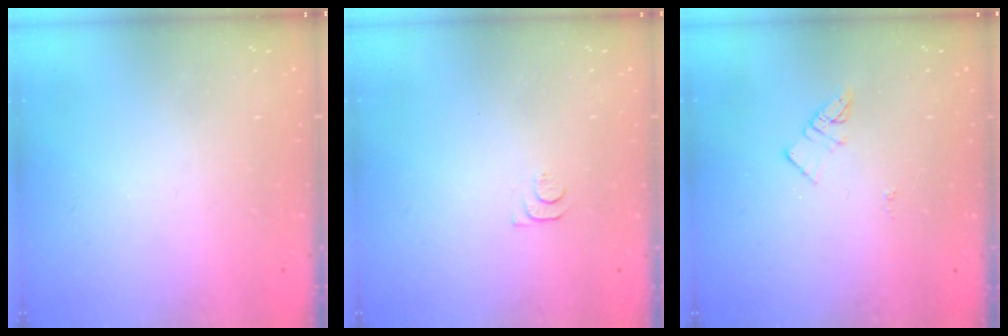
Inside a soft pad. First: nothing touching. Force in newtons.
{"total": 7.2, "press": 7.1, "slide": 0.8}
{"total": 3.3, "press": 3.3, "slide": 0.3}